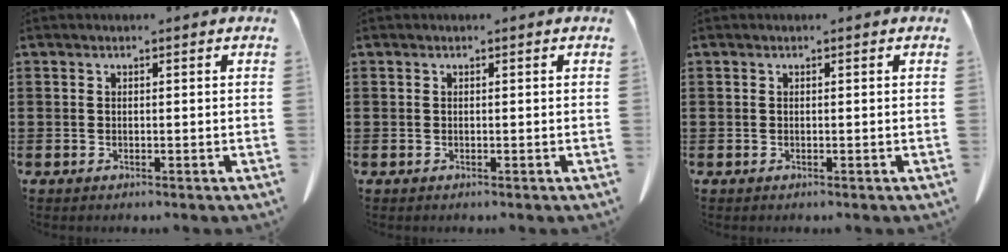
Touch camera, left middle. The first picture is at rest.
{"total": 0.0}
{"total": 0.0}